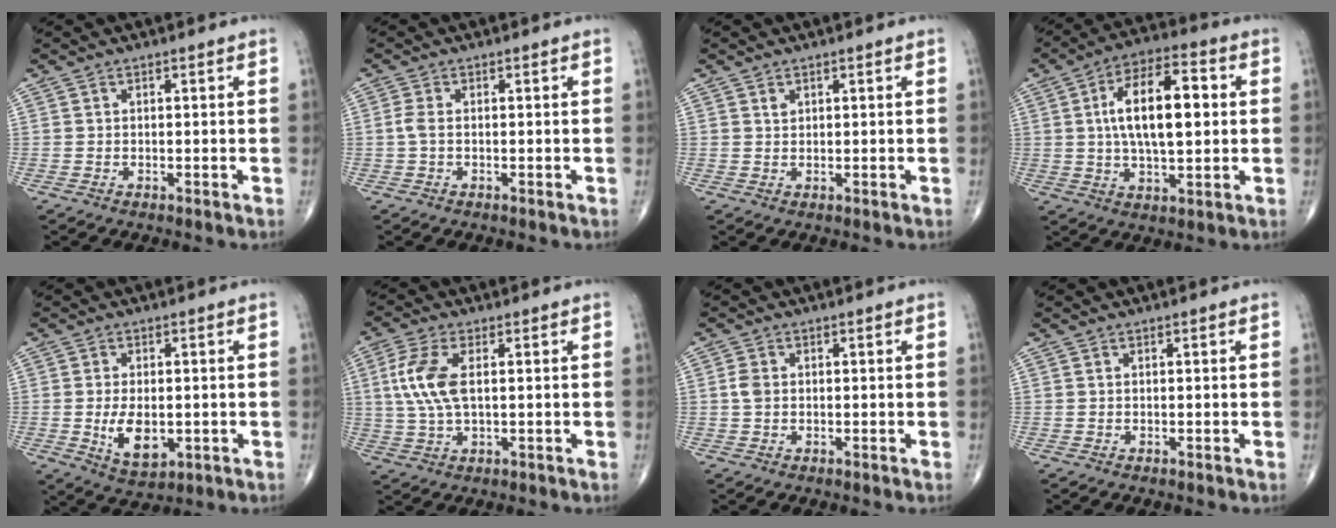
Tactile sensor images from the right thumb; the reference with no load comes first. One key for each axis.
{"total": 1.7, "fx": -0.2, "fy": 0.7, "fz": 1.5, "tx": -0.040, "ty": -0.003, "tz": -0.006}
{"total": 0.9, "fx": 0.6, "fy": 0.6, "fz": 0.5, "tx": -0.004, "ty": -0.002, "tz": 0.012}
{"total": 15.3, "fx": 2.0, "fy": 6.7, "fz": 13.6, "tx": -0.222, "ty": 0.013, "tz": 0.029}
{"total": 7.7, "fx": -1.1, "fy": 4.3, "fz": 6.3, "tx": -0.099, "ty": -0.013, "tz": -0.008}
{"total": 8.5, "fx": 1.4, "fy": 3.8, "fz": 7.5, "tx": -0.181, "ty": 0.004, "tz": 0.029}
{"total": 2.2, "fx": 0.1, "fy": 1.6, "fz": 1.5, "tx": -0.031, "ty": 0.002, "tz": 0.000}
{"total": 0.0}